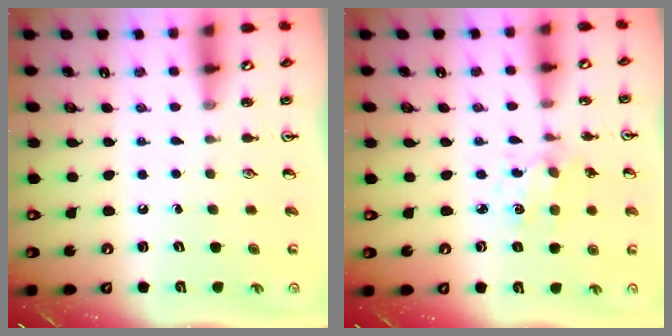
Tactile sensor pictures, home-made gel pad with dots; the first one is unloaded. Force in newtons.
{"total": 1.3, "press": 1.3, "slide": 0.1}